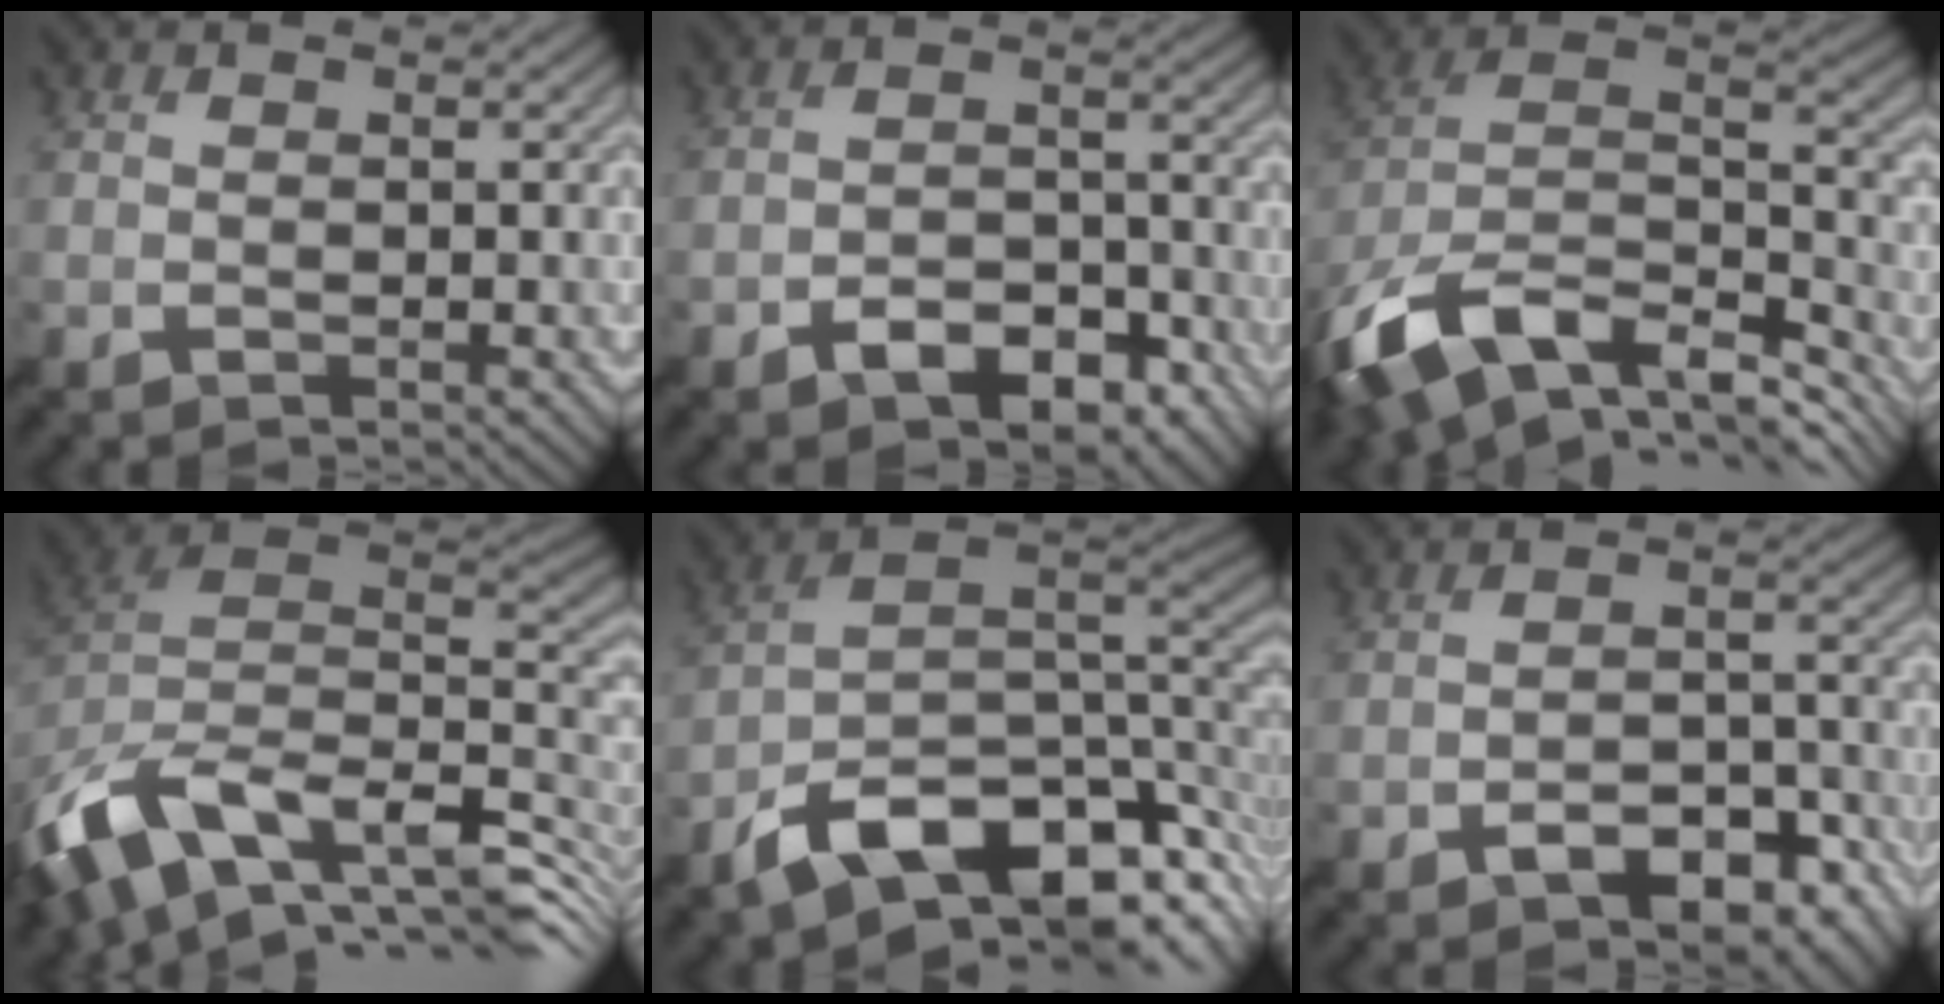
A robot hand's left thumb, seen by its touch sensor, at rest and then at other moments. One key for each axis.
{"total": 6.7, "fx": -4.3, "fy": 3.2, "fz": 4.0, "tx": -0.061, "ty": 0.002, "tz": -0.076}
{"total": 17.4, "fx": -9.6, "fy": 9.2, "fz": 11.2, "tx": -0.271, "ty": -0.025, "tz": -0.148}
{"total": 16.1, "fx": -6.4, "fy": 10.2, "fz": 10.7, "tx": -0.238, "ty": -0.043, "tz": -0.096}
{"total": 13.7, "fx": -5.8, "fy": 7.0, "fz": 10.3, "tx": -0.173, "ty": -0.020, "tz": -0.086}
{"total": 8.2, "fx": -5.1, "fy": 3.9, "fz": 5.1, "tx": -0.070, "ty": 0.000, "tz": -0.082}